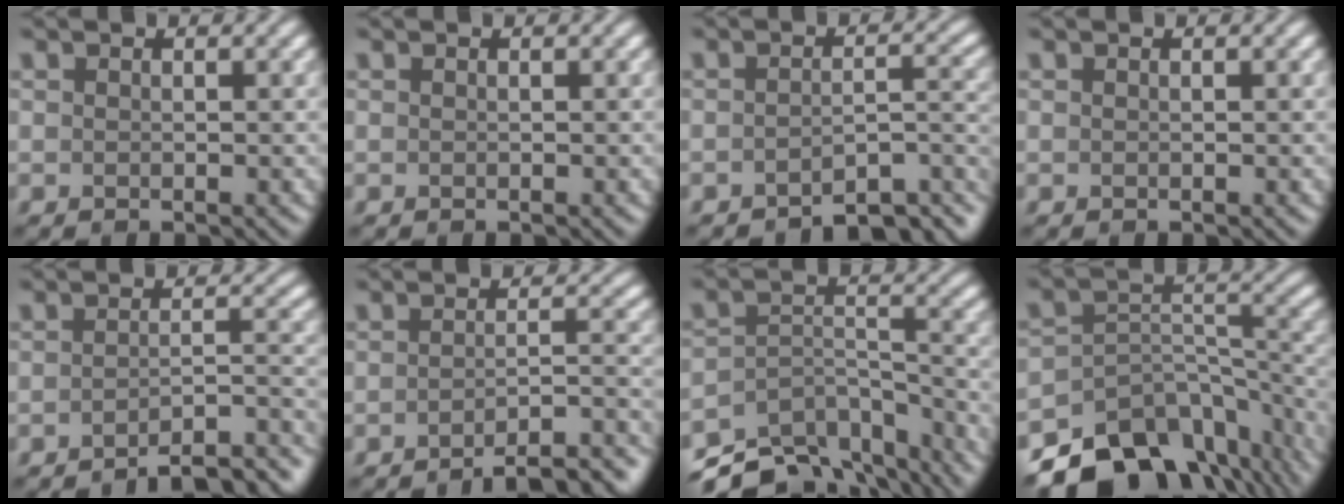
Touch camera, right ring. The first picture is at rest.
{"total": 0.0}
{"total": 5.3, "force": [-4.6, 1.2, 2.4], "torque": [-0.024, 0.001, -0.062]}
{"total": 0.0}
{"total": 8.2, "force": [-7.0, 1.9, 3.9], "torque": [-0.032, 0.012, -0.090]}
{"total": 9.1, "force": [-7.6, 2.2, 4.3], "torque": [-0.032, 0.014, -0.085]}
{"total": 11.7, "force": [-10.1, 4.6, 3.7], "torque": [-0.068, -0.003, -0.140]}
{"total": 13.9, "force": [-10.8, 7.2, 5.1], "torque": [-0.098, -0.012, -0.151]}